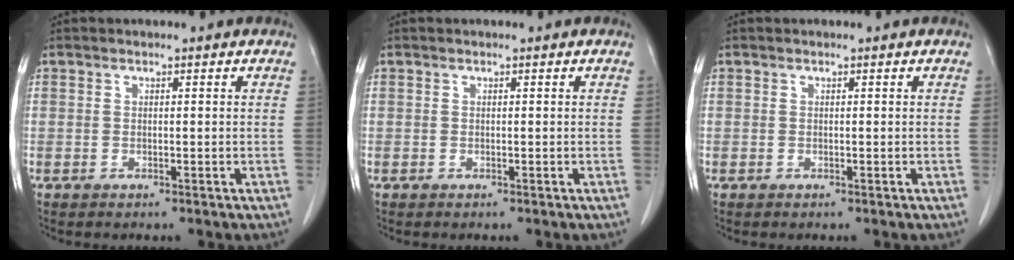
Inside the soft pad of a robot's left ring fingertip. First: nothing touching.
{"total": 0.0}
{"total": 0.0}